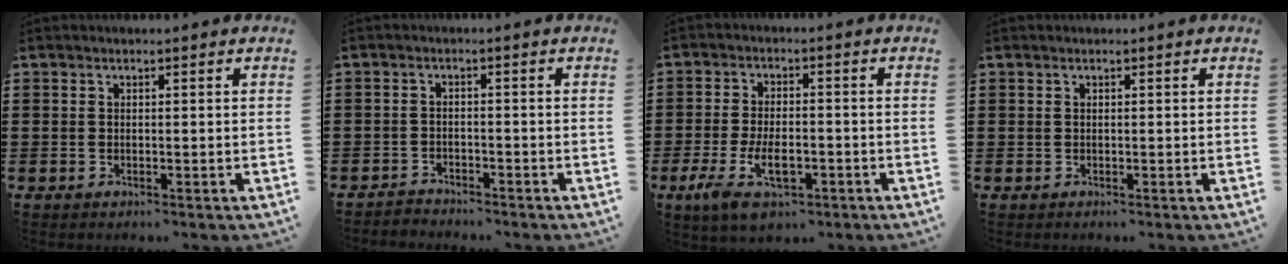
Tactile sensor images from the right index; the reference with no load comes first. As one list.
[{"total": 2.0, "force": [-2.0, 0.3, -0.2], "torque": [-0.003, 0.001, -0.045]}, {"total": 7.5, "force": [-3.2, 3.6, 5.8], "torque": [-0.126, -0.004, -0.059]}, {"total": 0.0}]